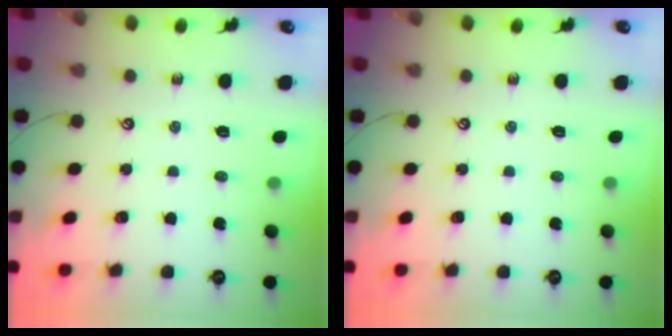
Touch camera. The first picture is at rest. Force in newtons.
{"total": 0.0}